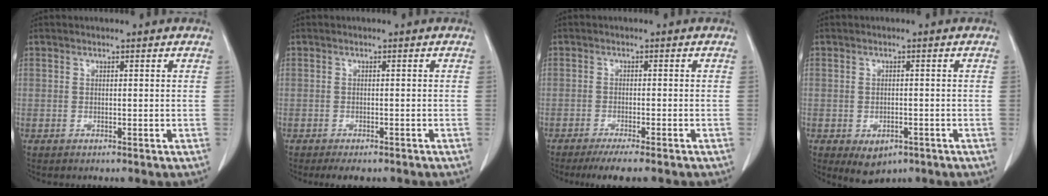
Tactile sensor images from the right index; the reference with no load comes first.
{"total": 3.9, "force": [-3.1, 1.4, 1.9], "torque": [-0.017, -0.005, -0.038]}
{"total": 6.8, "force": [-5.6, 0.1, 4.0], "torque": [-0.046, -0.013, -0.081]}
{"total": 4.0, "force": [-2.3, 2.5, 2.2], "torque": [-0.026, -0.003, -0.022]}